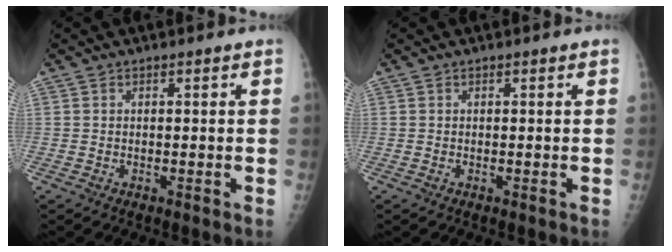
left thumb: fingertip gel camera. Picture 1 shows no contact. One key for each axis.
{"total": 0.5, "fx": 0.0, "fy": 0.2, "fz": 0.5, "tx": -0.009, "ty": -0.001, "tz": -0.001}